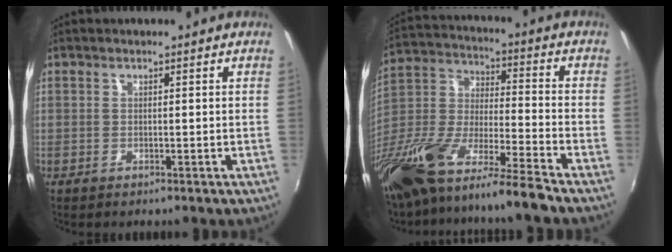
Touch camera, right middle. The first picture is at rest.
{"total": 19.9, "force": [-15.4, 1.6, 12.5], "torque": [-0.242, -0.036, -0.293]}